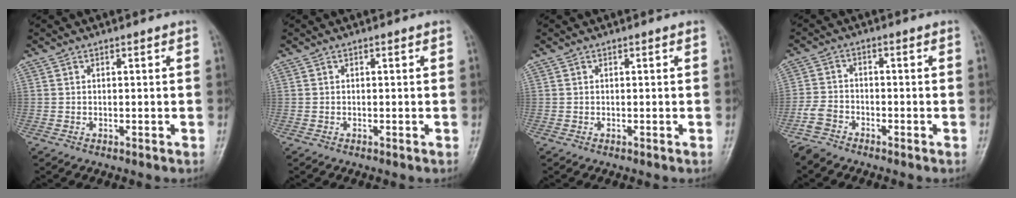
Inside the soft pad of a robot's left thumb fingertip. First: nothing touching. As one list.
[{"total": 0.0}, {"total": 0.0}, {"total": 4.0, "force": [-3.5, 1.8, 0.9], "torque": [-0.023, 0.003, -0.079]}]